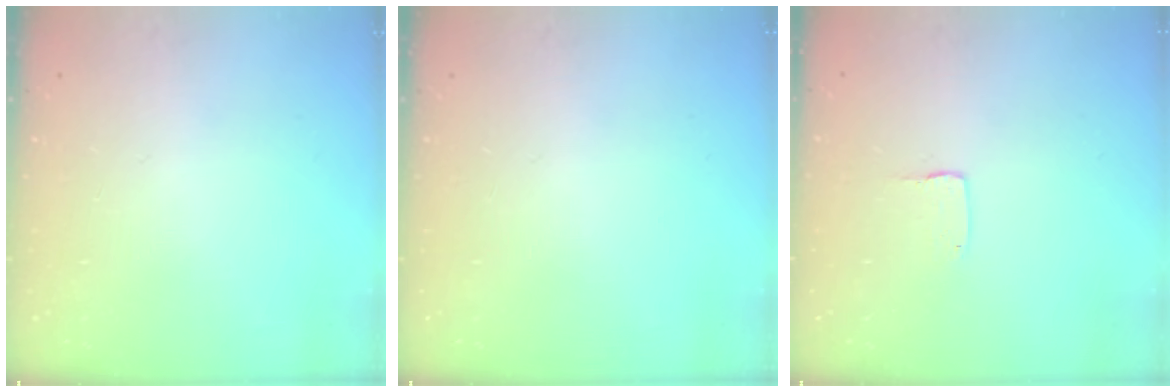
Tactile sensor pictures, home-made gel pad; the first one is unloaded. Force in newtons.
{"total": 0.0}
{"total": 2.0, "press": 2.0, "slide": 0.2}